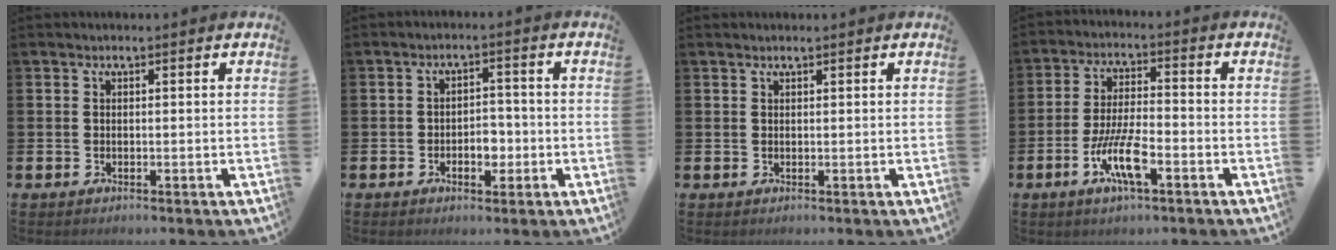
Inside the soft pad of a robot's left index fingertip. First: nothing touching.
{"total": 3.1, "force": [-1.0, 2.1, 2.1], "torque": [-0.029, 0.002, -0.025]}
{"total": 0.6, "force": [0.6, 0.1, 0.2], "torque": [0.000, 0.001, 0.010]}
{"total": 7.4, "force": [-2.9, 2.0, 6.5], "torque": [-0.133, -0.005, -0.054]}